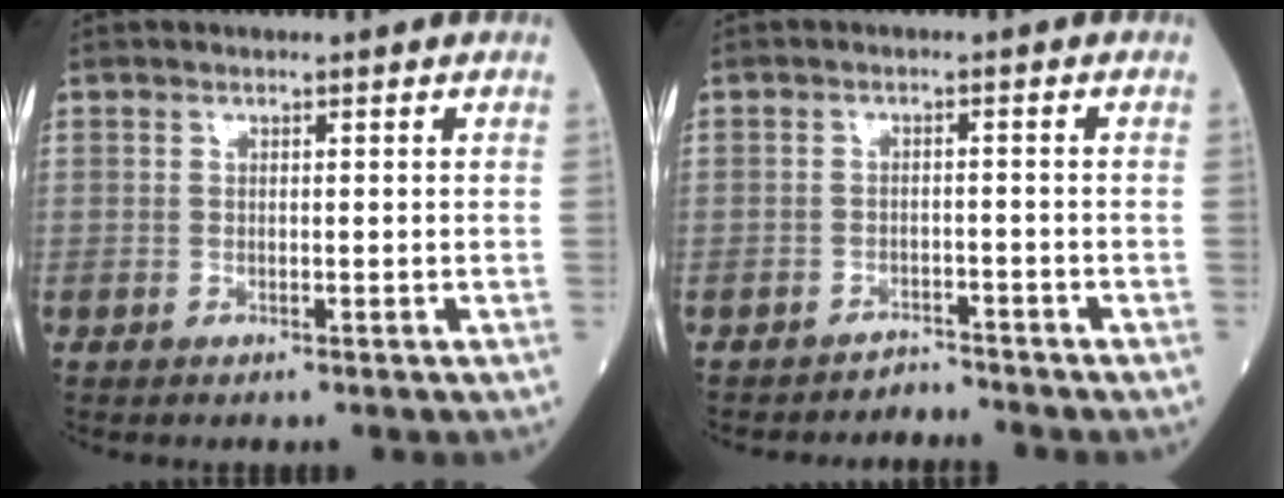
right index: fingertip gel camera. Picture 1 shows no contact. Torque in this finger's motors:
{"motor_torque": [0.13, -0.36, 0.00, -0.03]}